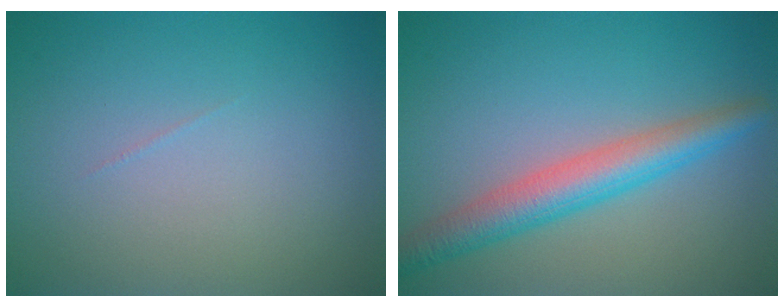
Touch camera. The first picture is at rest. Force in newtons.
{"total": 4.6, "press": 4.6, "slide": 0.0}